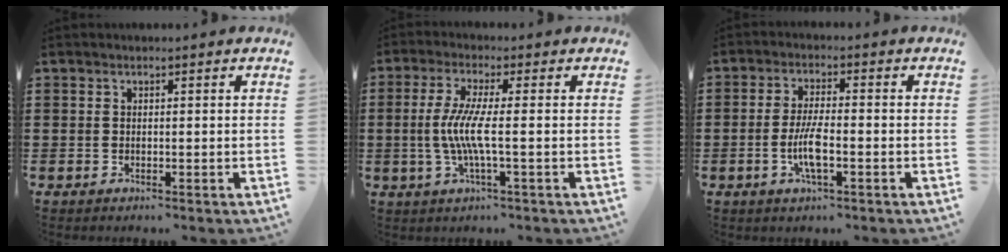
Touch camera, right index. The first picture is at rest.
{"total": 6.3, "force": [-0.9, 0.2, 6.2], "torque": [-0.140, -0.017, -0.029]}
{"total": 5.4, "force": [-1.6, 1.3, 5.1], "torque": [-0.114, -0.007, -0.036]}